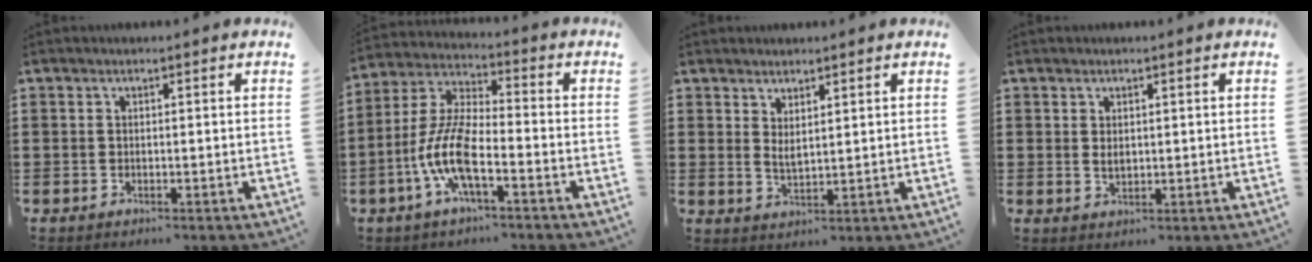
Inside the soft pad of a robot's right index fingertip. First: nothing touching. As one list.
[{"total": 9.5, "force": [-3.9, 2.7, 8.2], "torque": [-0.206, -0.014, -0.082]}, {"total": 2.1, "force": [1.6, 0.6, 1.3], "torque": [-0.028, 0.001, 0.028]}, {"total": 1.5, "force": [0.3, 0.9, 1.2], "torque": [-0.024, 0.004, 0.005]}]